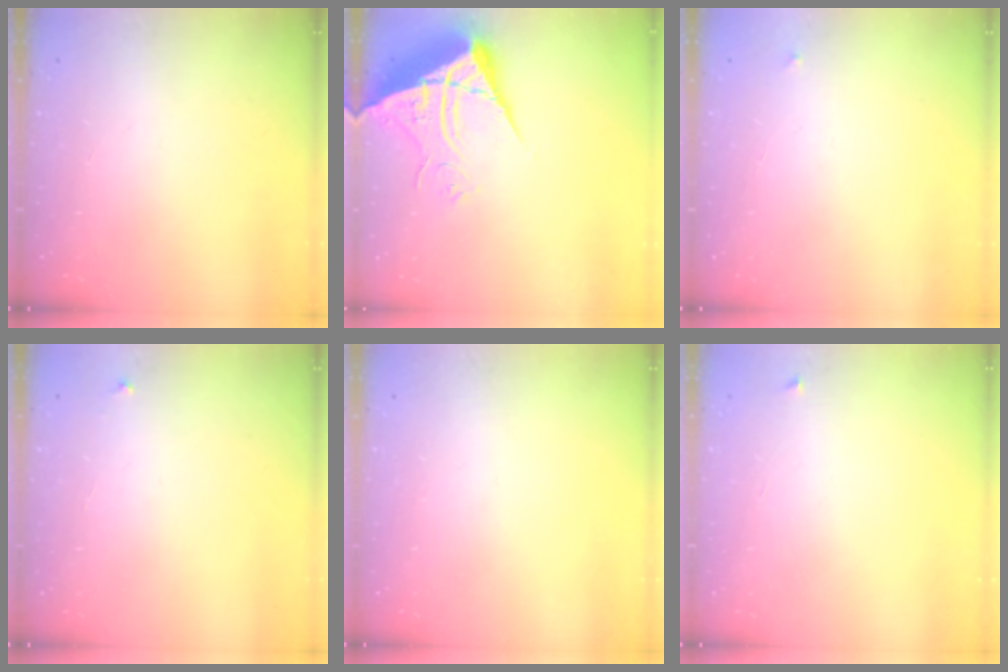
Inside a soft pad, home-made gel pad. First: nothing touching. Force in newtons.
{"total": 11.0, "press": 10.9, "slide": 1.2}
{"total": 2.5, "press": 2.4, "slide": 0.4}
{"total": 2.2, "press": 2.2, "slide": 0.1}
{"total": 0.0}
{"total": 2.3, "press": 2.3, "slide": 0.3}